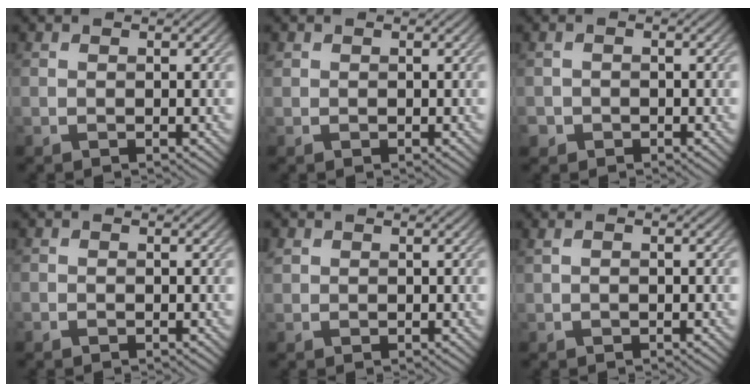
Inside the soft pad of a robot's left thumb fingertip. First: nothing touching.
{"total": 0.6, "force": [0.3, 0.5, 0.1], "torque": [-0.001, -0.002, 0.005]}
{"total": 1.6, "force": [-0.9, 1.3, 0.3], "torque": [-0.006, -0.006, -0.018]}
{"total": 0.5, "force": [-0.4, 0.3, 0.2], "torque": [-0.003, -0.003, -0.006]}
{"total": 1.1, "force": [0.6, 0.9, 0.3], "torque": [-0.007, 0.002, 0.012]}
{"total": 1.1, "force": [0.2, 0.4, 1.0], "torque": [-0.021, 0.002, 0.002]}